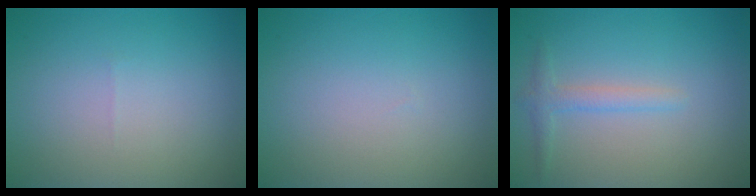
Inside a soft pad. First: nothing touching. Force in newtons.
{"total": 0.0}
{"total": 1.6, "press": 1.6, "slide": 0.1}